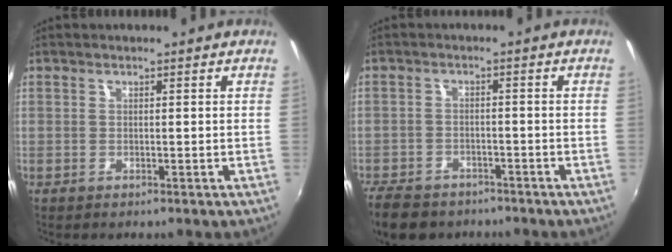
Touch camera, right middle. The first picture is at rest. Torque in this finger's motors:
{"motor_torque": [1.13, -1.01, 0.29, 0.21]}